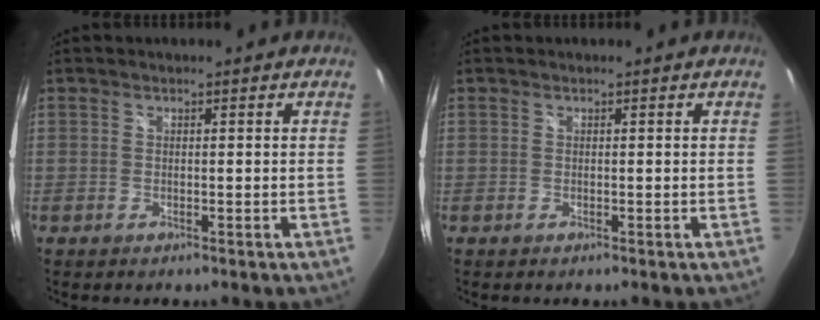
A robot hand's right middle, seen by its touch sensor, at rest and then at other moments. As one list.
[{"total": 0.0}]